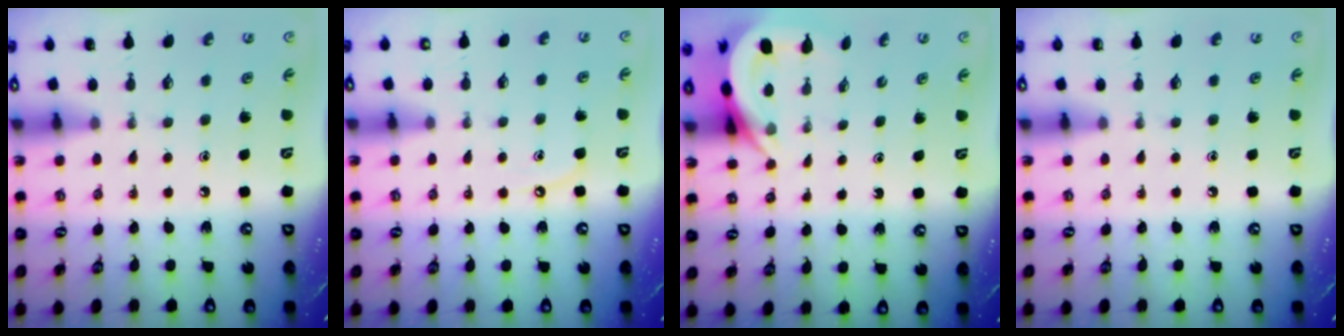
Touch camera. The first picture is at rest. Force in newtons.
{"total": 3.8, "press": 3.8, "slide": 0.2}
{"total": 6.2, "press": 6.2, "slide": 0.4}
{"total": 0.0}